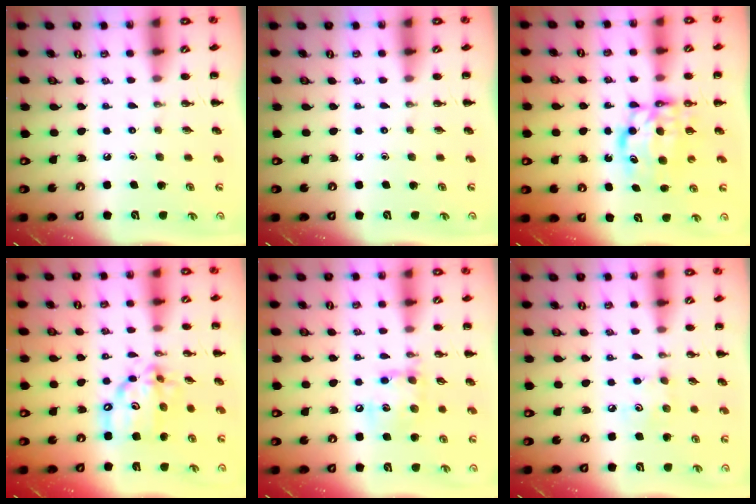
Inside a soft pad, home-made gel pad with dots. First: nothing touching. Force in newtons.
{"total": 0.0}
{"total": 7.1, "press": 7.0, "slide": 1.1}
{"total": 13.4, "press": 12.8, "slide": 3.9}
{"total": 11.9, "press": 11.7, "slide": 1.9}
{"total": 3.8, "press": 3.7, "slide": 0.9}